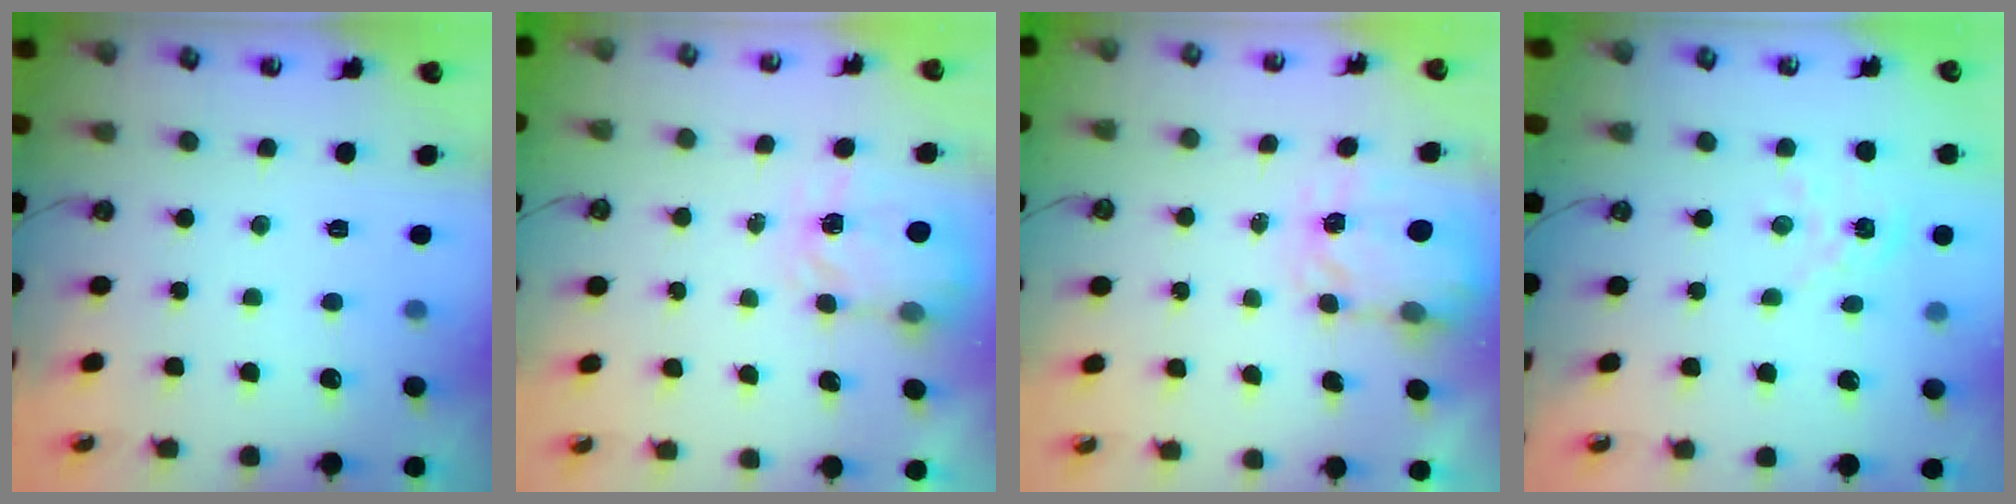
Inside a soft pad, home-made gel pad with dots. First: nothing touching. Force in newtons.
{"total": 3.8, "press": 3.7, "slide": 0.6}
{"total": 3.6, "press": 3.6, "slide": 0.5}
{"total": 2.9, "press": 2.9, "slide": 0.3}